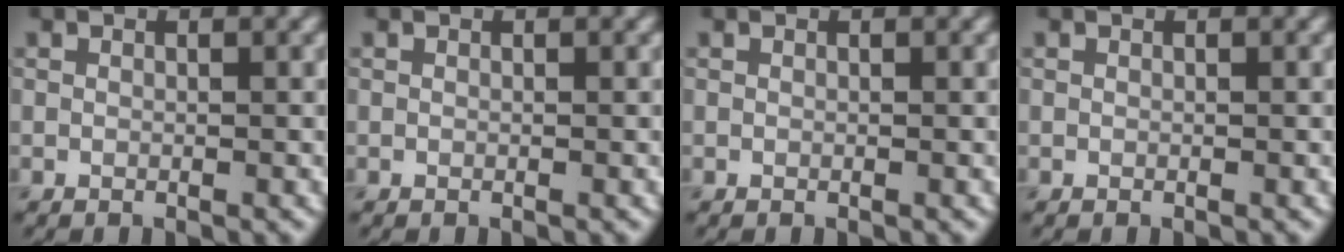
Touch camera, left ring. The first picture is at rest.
{"total": 0.0}
{"total": 0.0}
{"total": 0.0}